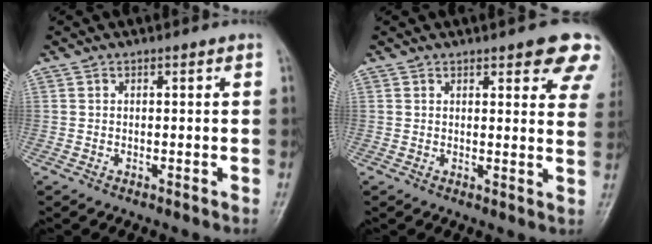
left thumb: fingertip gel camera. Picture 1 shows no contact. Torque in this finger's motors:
{"motor_torque": [1.41, 0.90, 1.30, -0.72, 0.01]}